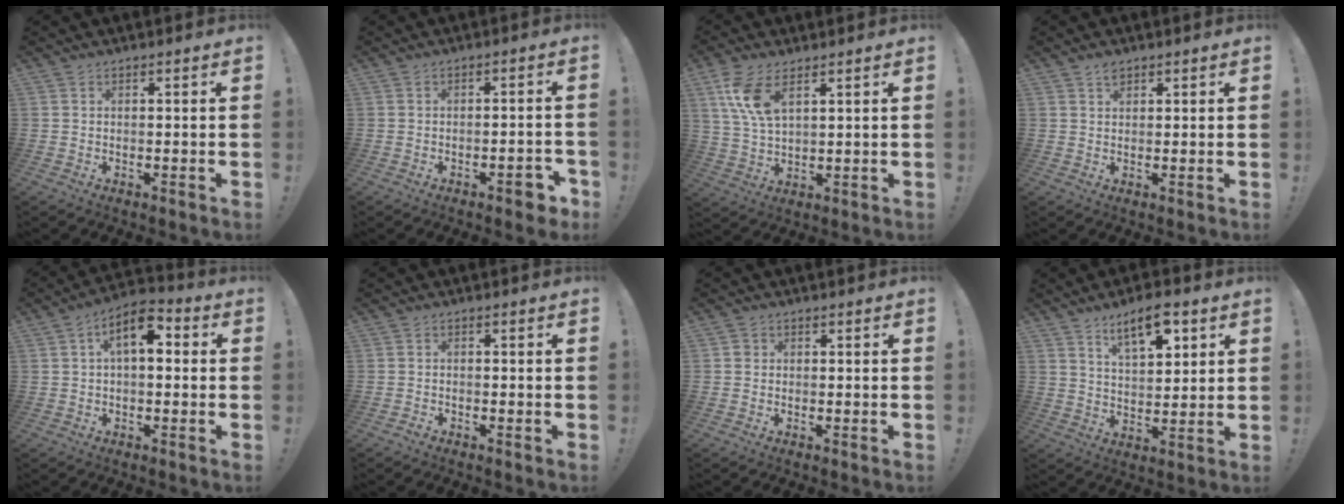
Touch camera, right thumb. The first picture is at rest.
{"total": 5.2, "force": [-3.2, 1.4, 3.9], "torque": [-0.053, 0.015, -0.049]}
{"total": 9.8, "force": [5.2, 4.5, 6.9], "torque": [-0.154, -0.011, 0.099]}
{"total": 1.9, "force": [1.4, 1.0, 0.8], "torque": [-0.002, -0.009, 0.023]}
{"total": 8.8, "force": [2.4, 4.3, 7.2], "torque": [-0.107, -0.008, 0.041]}
{"total": 1.2, "force": [-1.1, 0.2, 0.4], "torque": [-0.013, 0.004, -0.018]}
{"total": 1.2, "force": [0.4, 1.2, 0.2], "torque": [-0.004, 0.003, 0.007]}
{"total": 10.2, "force": [6.1, 4.0, 7.1], "torque": [-0.103, -0.027, 0.104]}